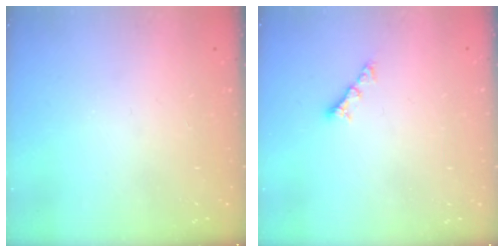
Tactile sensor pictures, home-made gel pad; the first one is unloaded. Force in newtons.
{"total": 3.6, "press": 3.6, "slide": 0.2}